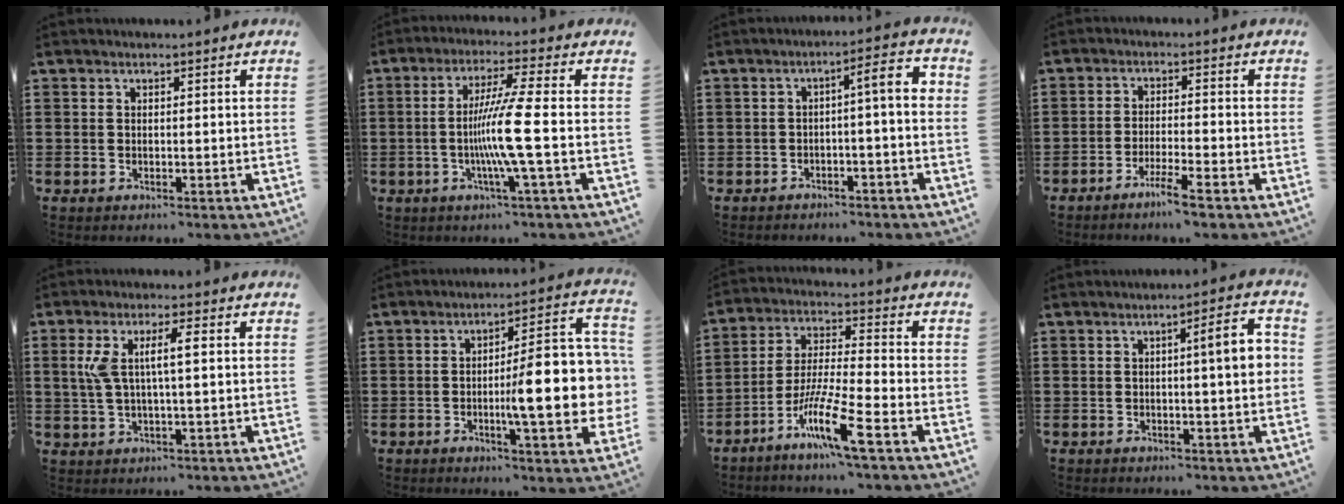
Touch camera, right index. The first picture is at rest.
{"total": 8.6, "force": [-1.6, -1.0, 8.4], "torque": [-0.162, -0.017, -0.037]}
{"total": 4.8, "force": [-1.0, 0.6, 4.6], "torque": [-0.081, -0.002, -0.025]}
{"total": 3.9, "force": [-3.2, -0.3, 2.3], "torque": [-0.044, -0.007, -0.058]}
{"total": 6.0, "force": [0.9, 1.0, 5.9], "torque": [-0.133, -0.006, 0.003]}
{"total": 13.9, "force": [-1.6, 3.3, 13.4], "torque": [-0.181, -0.014, -0.029]}
{"total": 10.1, "force": [-6.2, 0.8, 7.9], "torque": [-0.169, -0.010, -0.121]}
{"total": 5.8, "force": [0.5, 0.7, 5.7], "torque": [-0.079, -0.008, 0.000]}